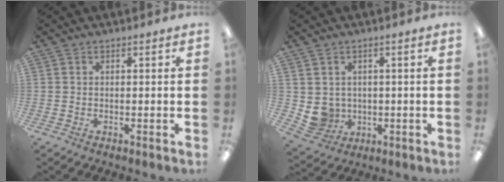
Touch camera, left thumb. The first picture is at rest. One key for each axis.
{"total": 5.0, "fx": 1.1, "fy": 4.8, "fz": 0.8, "tx": -0.030, "ty": -0.005, "tz": 0.027}